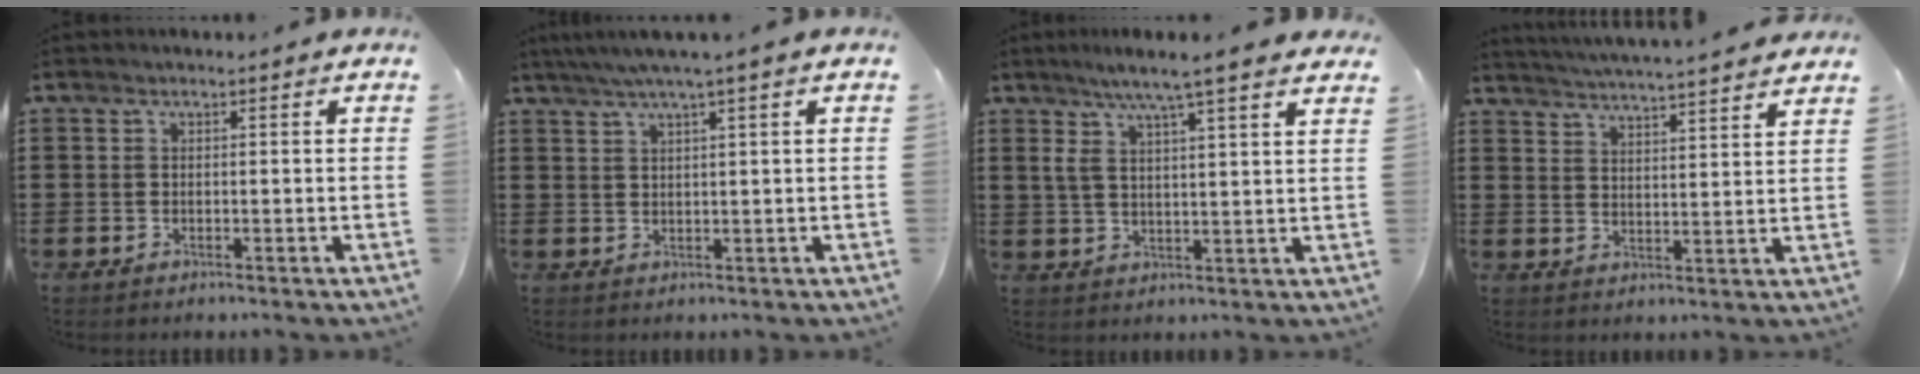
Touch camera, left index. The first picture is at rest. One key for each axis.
{"total": 2.7, "fx": 1.8, "fy": -0.4, "fz": 2.1, "tx": -0.042, "ty": 0.001, "tz": 0.031}
{"total": 6.6, "fx": 4.8, "fy": 0.2, "fz": 4.6, "tx": -0.104, "ty": -0.011, "tz": 0.081}
{"total": 4.1, "fx": 4.0, "fy": -0.8, "fz": 0.4, "tx": -0.025, "ty": -0.029, "tz": 0.068}